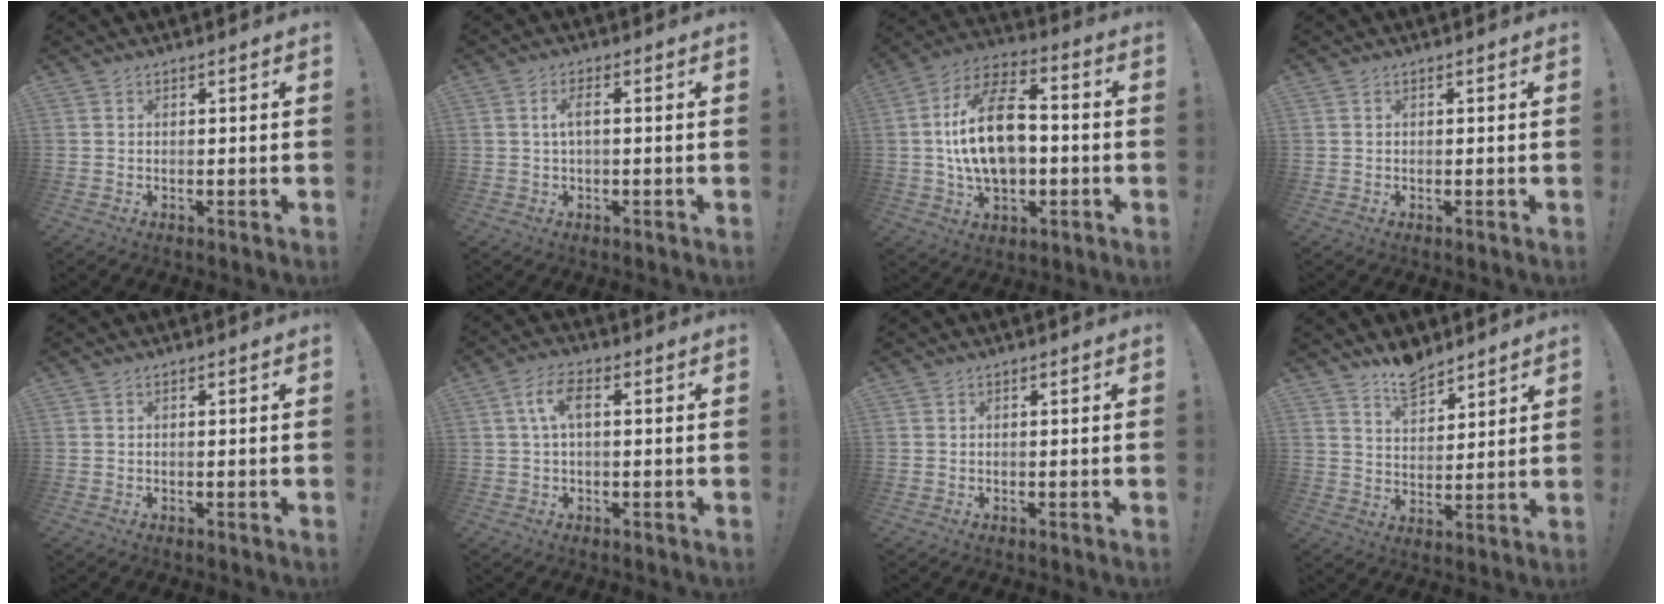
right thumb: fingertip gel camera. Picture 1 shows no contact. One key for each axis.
{"total": 3.3, "fx": 0.4, "fy": 0.6, "fz": 3.3, "tx": -0.063, "ty": 0.006, "tz": 0.005}
{"total": 19.5, "fx": -0.6, "fy": 11.9, "fz": 15.4, "tx": -0.259, "ty": 0.017, "tz": -0.010}
{"total": 0.0}
{"total": 0.0}
{"total": 6.5, "fx": 1.2, "fy": 2.5, "fz": 5.9, "tx": -0.125, "ty": 0.007, "tz": 0.018}
{"total": 0.0}
{"total": 8.7, "fx": 7.2, "fy": 4.0, "fz": 2.7, "tx": -0.037, "ty": -0.053, "tz": 0.135}